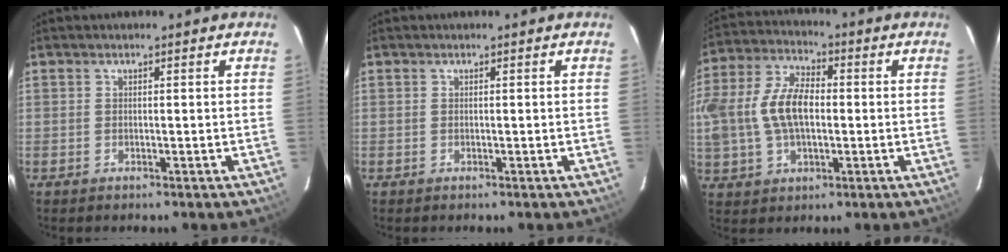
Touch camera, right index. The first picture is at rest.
{"total": 0.0}
{"total": 16.2, "force": [0.0, 9.8, 12.9], "torque": [-0.283, 0.016, 0.002]}